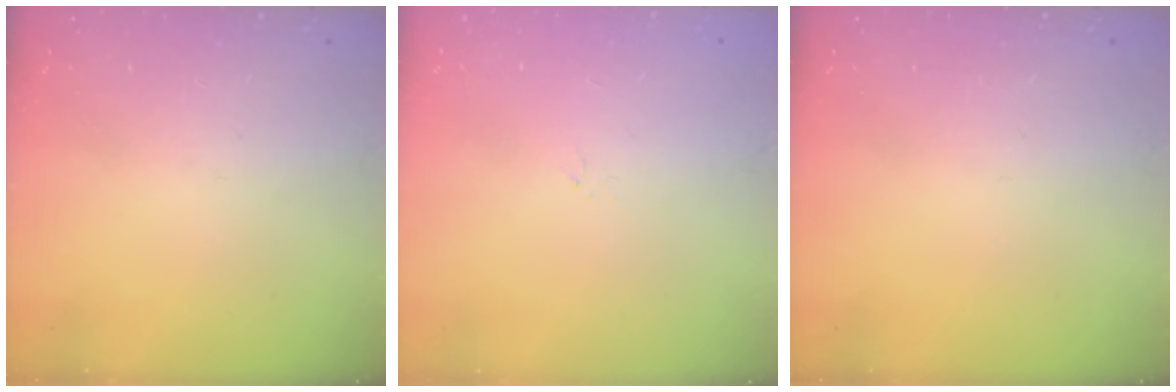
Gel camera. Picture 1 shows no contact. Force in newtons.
{"total": 0.0}
{"total": 0.0}